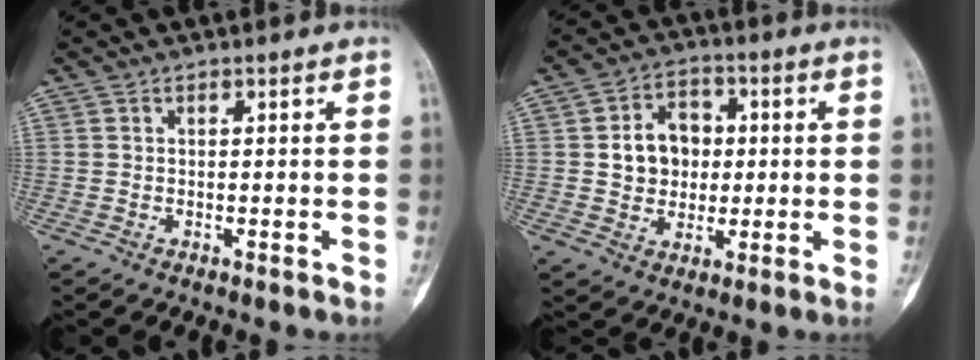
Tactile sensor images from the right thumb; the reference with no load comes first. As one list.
[{"total": 9.3, "force": [0.8, 7.7, 5.2], "torque": [-0.045, 0.010, 0.010]}]